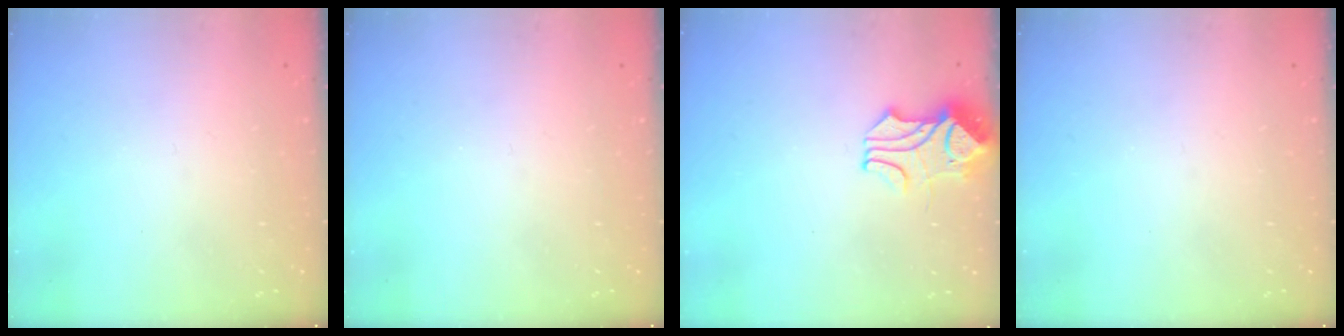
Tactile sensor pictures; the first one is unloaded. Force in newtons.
{"total": 0.0}
{"total": 1.9, "press": 1.6, "slide": 1.0}
{"total": 0.0}